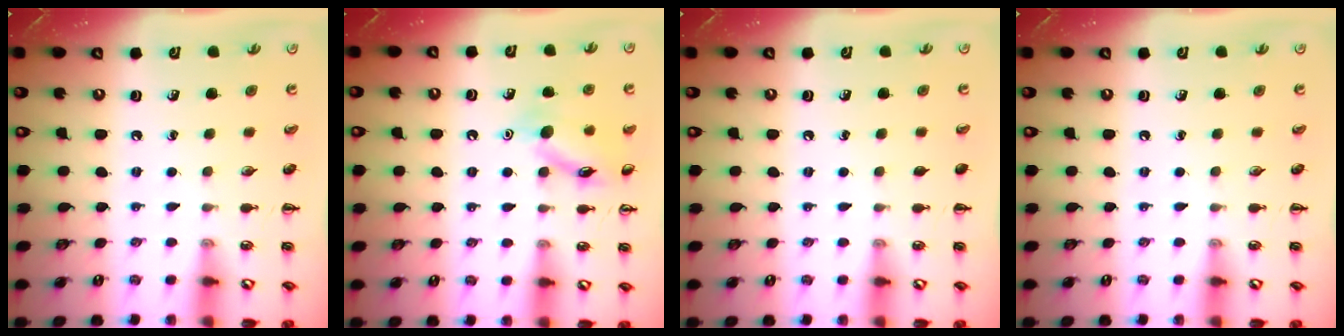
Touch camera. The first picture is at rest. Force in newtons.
{"total": 11.9, "press": 11.9, "slide": 0.6}
{"total": 0.0}
{"total": 0.0}